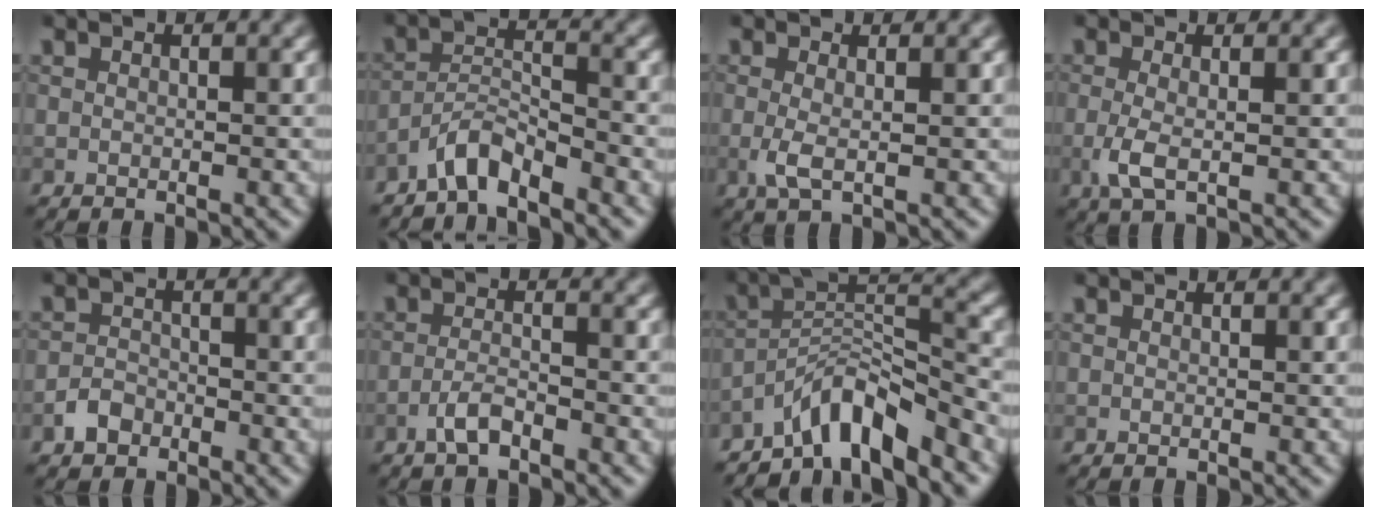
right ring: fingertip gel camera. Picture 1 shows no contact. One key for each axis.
{"total": 3.3, "fx": -2.9, "fy": 0.5, "fz": 1.5, "tx": -0.025, "ty": 0.011, "tz": -0.063}
{"total": 1.9, "fx": -0.1, "fy": 0.5, "fz": 1.8, "tx": -0.041, "ty": -0.003, "tz": -0.004}
{"total": 2.5, "fx": -0.5, "fy": 0.8, "fz": 2.3, "tx": -0.054, "ty": -0.005, "tz": -0.012}
{"total": 2.1, "fx": -1.4, "fy": 1.4, "fz": 0.7, "tx": -0.008, "ty": 0.005, "tz": -0.029}
{"total": 2.1, "fx": -1.5, "fy": 0.5, "fz": 1.5, "tx": -0.031, "ty": 0.006, "tz": -0.034}
{"total": 6.4, "fx": -5.0, "fy": 1.4, "fz": 3.8, "tx": -0.057, "ty": 0.009, "tz": -0.099}
{"total": 0.0}